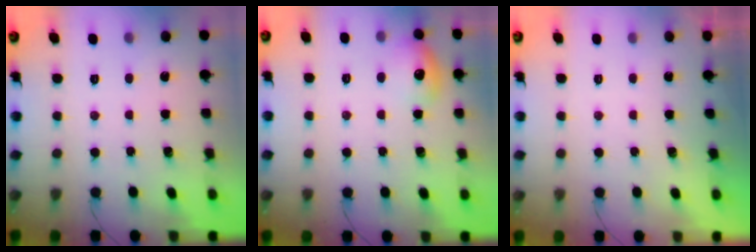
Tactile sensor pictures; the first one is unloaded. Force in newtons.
{"total": 11.0, "press": 10.9, "slide": 0.9}
{"total": 1.9, "press": 0.1, "slide": 1.9}